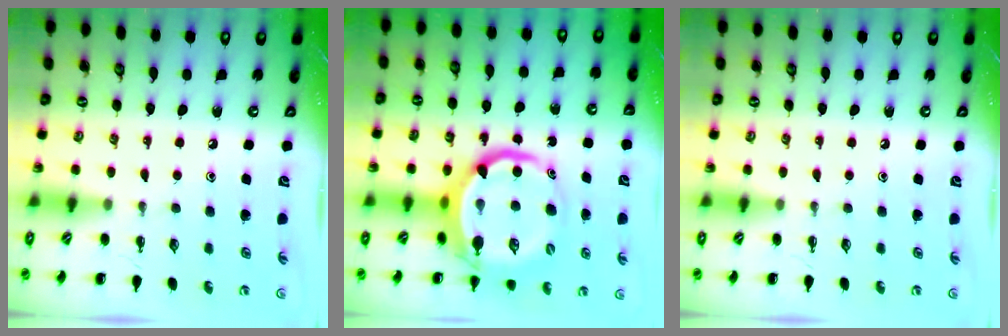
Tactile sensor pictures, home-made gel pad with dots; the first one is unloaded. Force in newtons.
{"total": 13.8, "press": 13.4, "slide": 3.5}
{"total": 0.0}